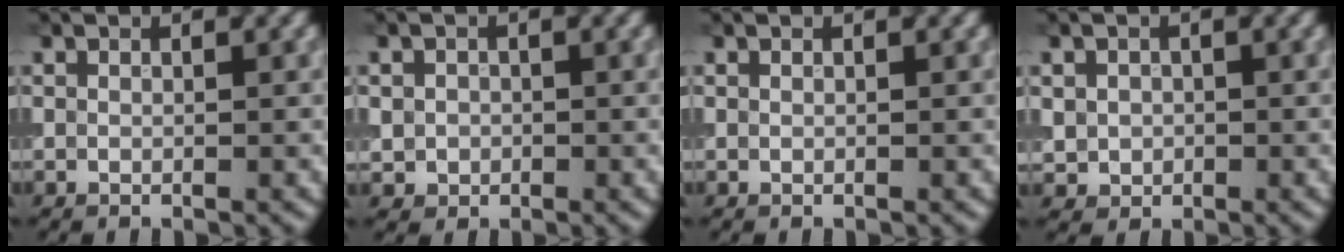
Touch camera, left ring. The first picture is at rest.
{"total": 1.5, "force": [-0.1, 1.5, 0.4], "torque": [0.003, -0.004, -0.002]}
{"total": 0.0}
{"total": 1.8, "force": [0.0, 1.7, 0.6], "torque": [-0.007, -0.004, 0.001]}